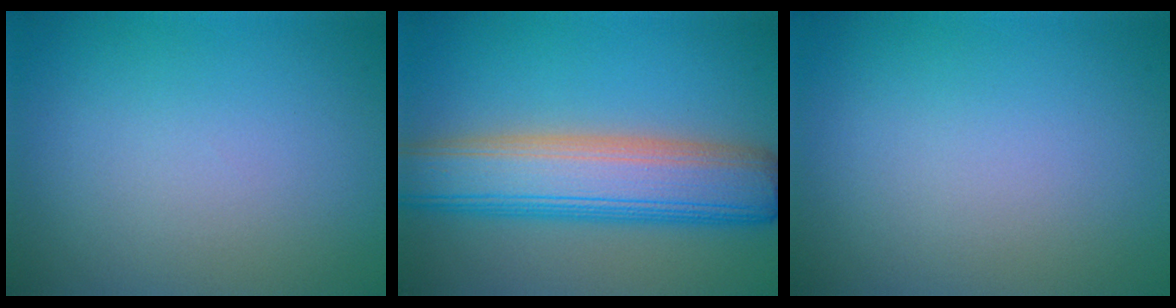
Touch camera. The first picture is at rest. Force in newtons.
{"total": 9.4, "press": 9.4, "slide": 0.3}
{"total": 0.0}